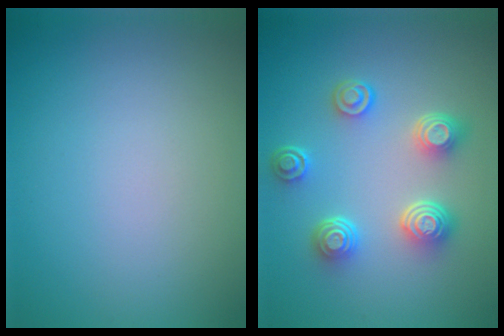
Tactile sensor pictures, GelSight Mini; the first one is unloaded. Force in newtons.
{"total": 4.6, "press": 3.5, "slide": 3.0}